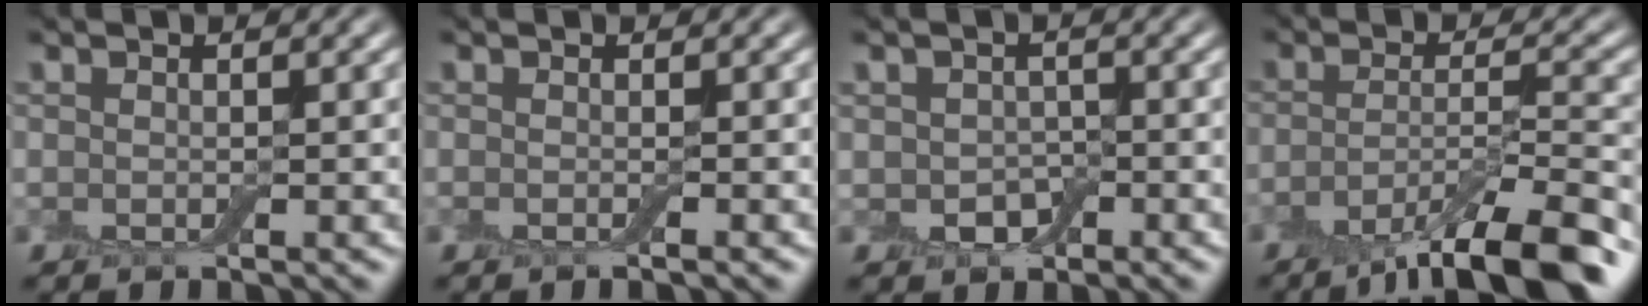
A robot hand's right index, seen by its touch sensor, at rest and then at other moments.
{"total": 0.6, "force": [-0.3, -0.1, 0.5], "torque": [-0.010, -0.005, -0.006]}
{"total": 2.4, "force": [-0.6, 1.8, 1.4], "torque": [-0.026, -0.007, -0.012]}
{"total": 9.2, "force": [-5.8, 2.2, 6.9], "torque": [-0.096, -0.001, -0.101]}